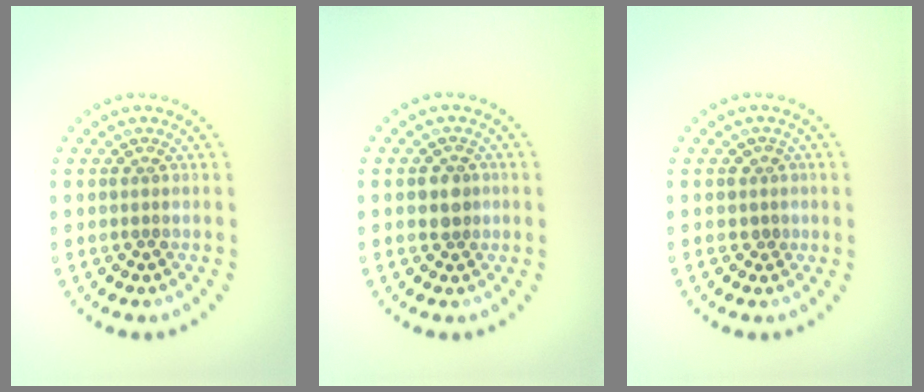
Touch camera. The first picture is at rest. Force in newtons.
{"total": 1.9, "press": 1.7, "slide": 0.8}
{"total": 1.1, "press": 1.0, "slide": 0.6}